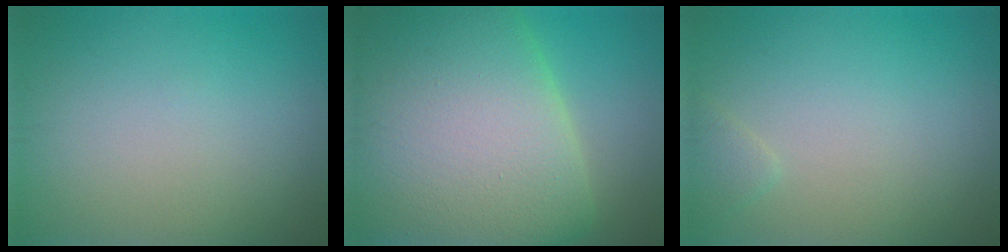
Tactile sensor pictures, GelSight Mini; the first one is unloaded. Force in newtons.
{"total": 17.0, "press": 17.0, "slide": 0.7}
{"total": 1.0, "press": 1.0, "slide": 0.0}